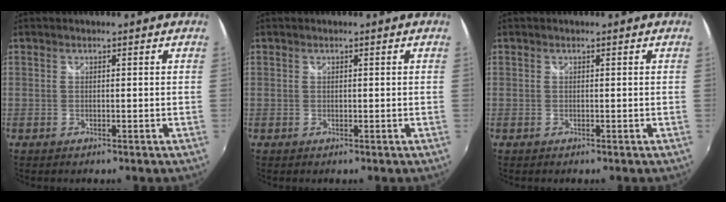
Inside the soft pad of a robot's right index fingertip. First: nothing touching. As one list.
[{"total": 0.0}, {"total": 0.0}]